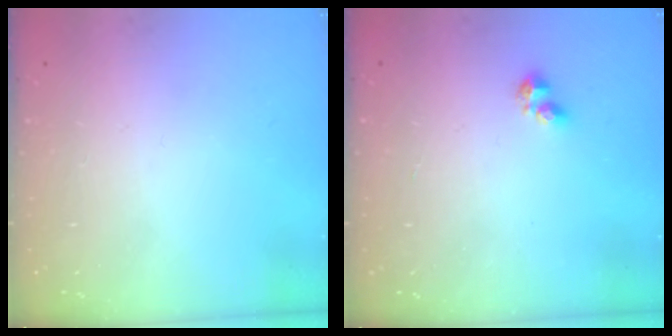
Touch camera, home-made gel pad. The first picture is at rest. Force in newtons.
{"total": 2.3, "press": 2.2, "slide": 0.6}